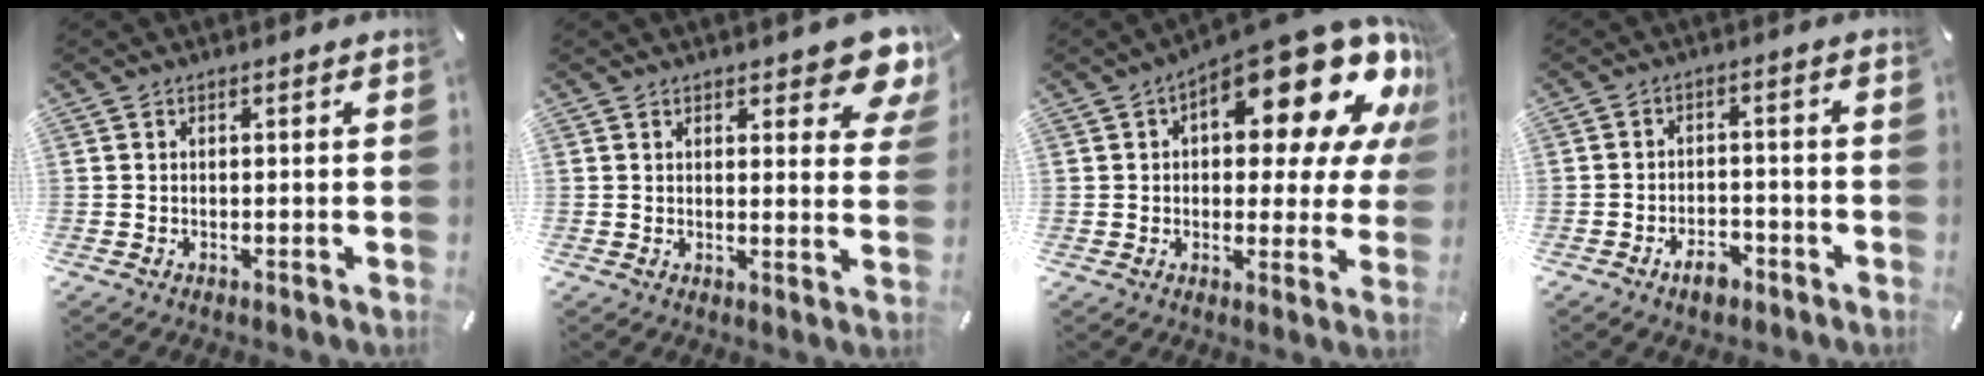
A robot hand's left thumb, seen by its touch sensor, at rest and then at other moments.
{"total": 8.1, "force": [5.7, 3.5, 4.6], "torque": [-0.046, -0.039, 0.097]}
{"total": 21.1, "force": [11.4, 8.3, 15.6], "torque": [-0.211, -0.089, 0.181]}
{"total": 5.4, "force": [-3.6, 2.8, 3.0], "torque": [-0.056, 0.018, -0.065]}